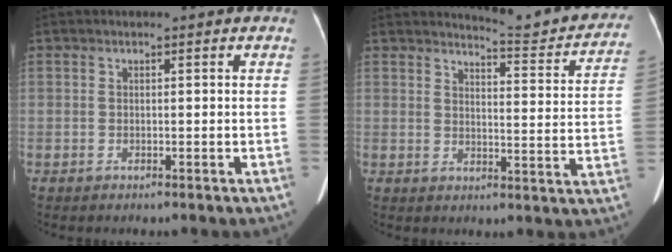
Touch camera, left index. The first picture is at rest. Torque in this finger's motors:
{"motor_torque": [0.17, -0.87, -0.11, 0.01]}